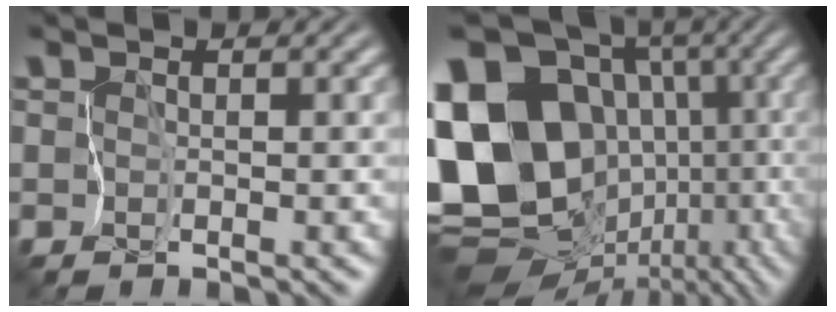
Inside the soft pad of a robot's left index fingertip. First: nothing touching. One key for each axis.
{"total": 17.7, "fx": -0.5, "fy": 14.2, "fz": 10.6, "tx": -0.231, "ty": 0.000, "tz": 0.026}